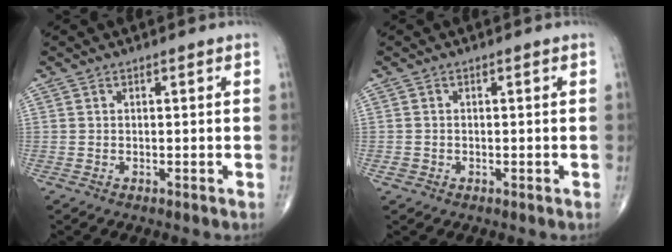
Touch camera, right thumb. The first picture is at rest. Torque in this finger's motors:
{"motor_torque": [0.35, 0.30, 0.05, -0.15, 0.00]}